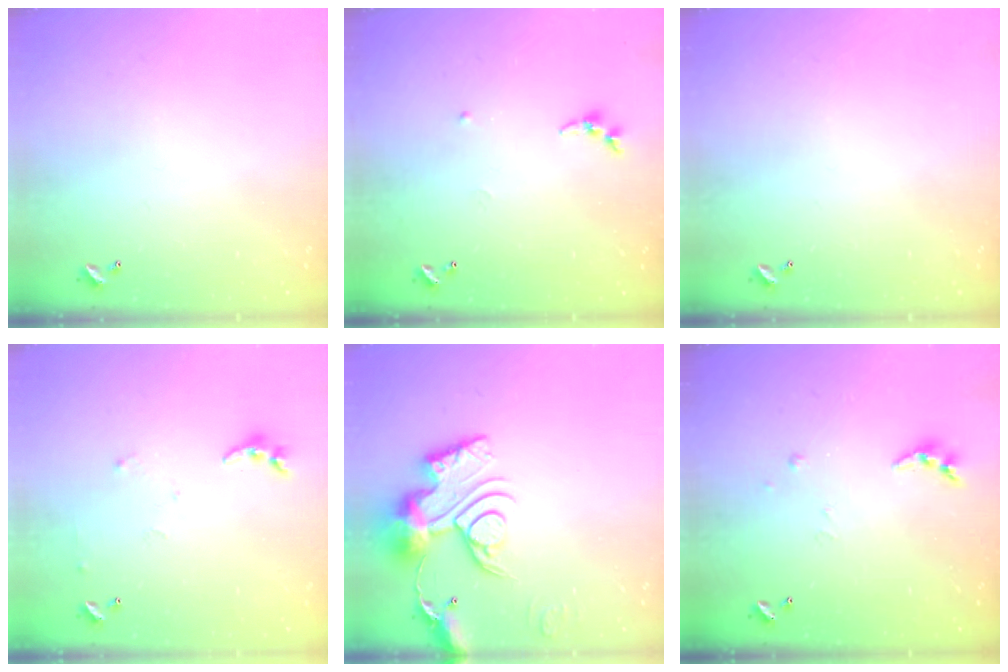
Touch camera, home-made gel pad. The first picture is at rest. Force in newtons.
{"total": 6.2, "press": 6.1, "slide": 0.7}
{"total": 0.0}
{"total": 7.5, "press": 7.5, "slide": 0.6}
{"total": 15.5, "press": 15.4, "slide": 1.7}
{"total": 4.3, "press": 4.3, "slide": 0.4}